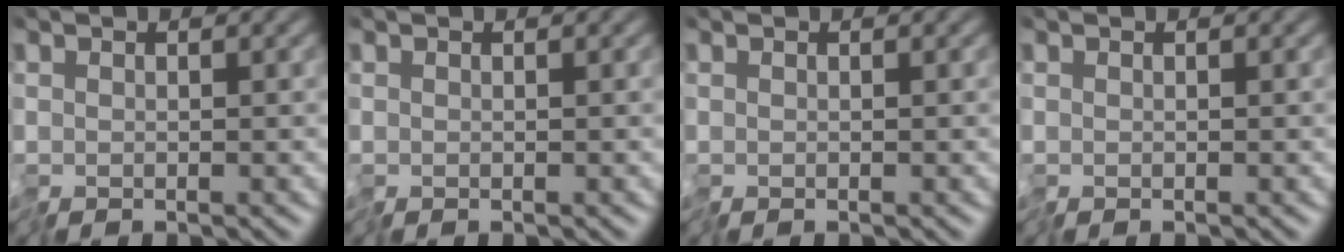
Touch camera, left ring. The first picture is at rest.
{"total": 0.0}
{"total": 0.0}
{"total": 0.0}